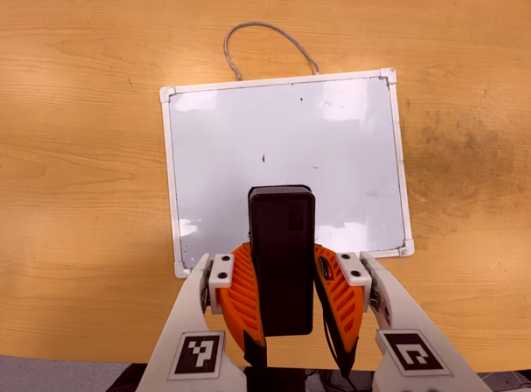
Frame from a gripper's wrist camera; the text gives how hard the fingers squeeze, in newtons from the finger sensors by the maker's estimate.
{"total": 7.0, "left": 6.4, "right": 7.6}